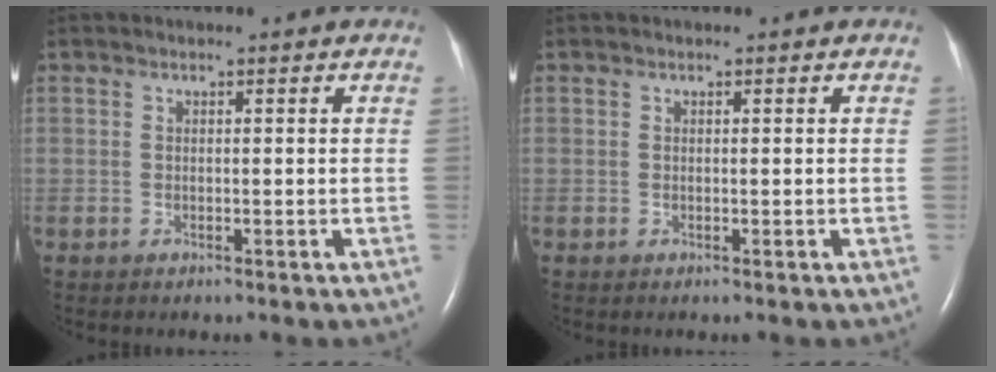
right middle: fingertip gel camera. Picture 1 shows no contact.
{"total": 0.0}